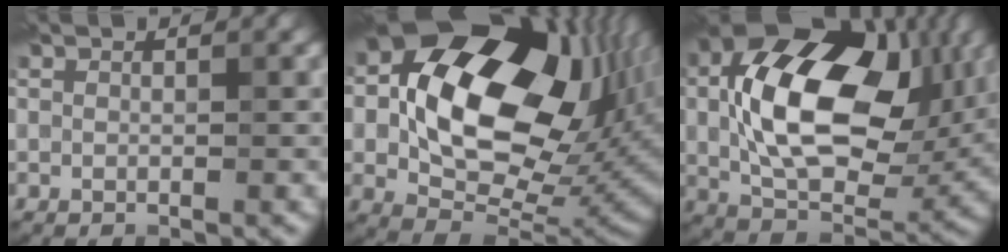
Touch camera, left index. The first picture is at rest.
{"total": 17.4, "force": [3.2, 11.4, 12.8], "torque": [-0.206, 0.007, 0.058]}
{"total": 16.2, "force": [2.0, 10.1, 12.5], "torque": [-0.222, -0.001, 0.039]}